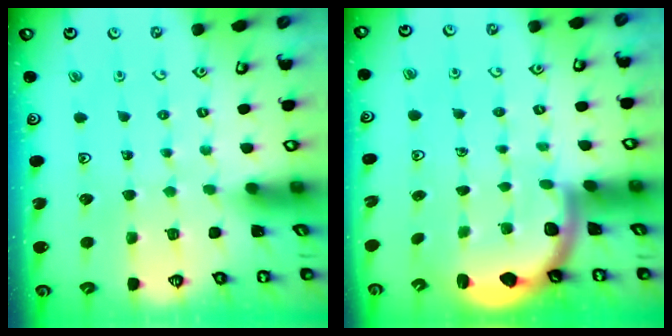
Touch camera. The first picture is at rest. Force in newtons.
{"total": 2.0, "press": 1.9, "slide": 0.5}